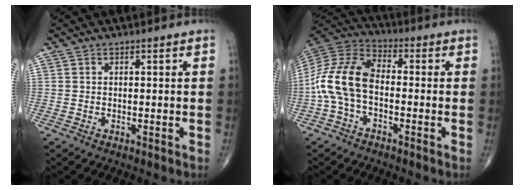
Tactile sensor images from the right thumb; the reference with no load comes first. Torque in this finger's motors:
{"motor_torque": [1.78, 2.20, 0.89, -0.86, 0.15]}